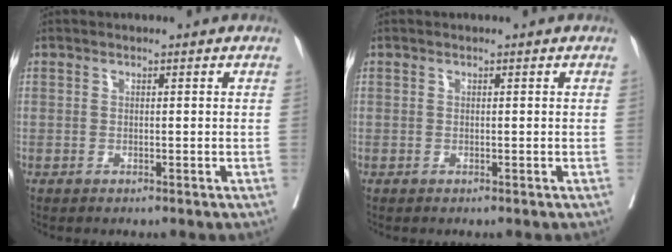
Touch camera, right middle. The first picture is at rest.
{"total": 0.0}